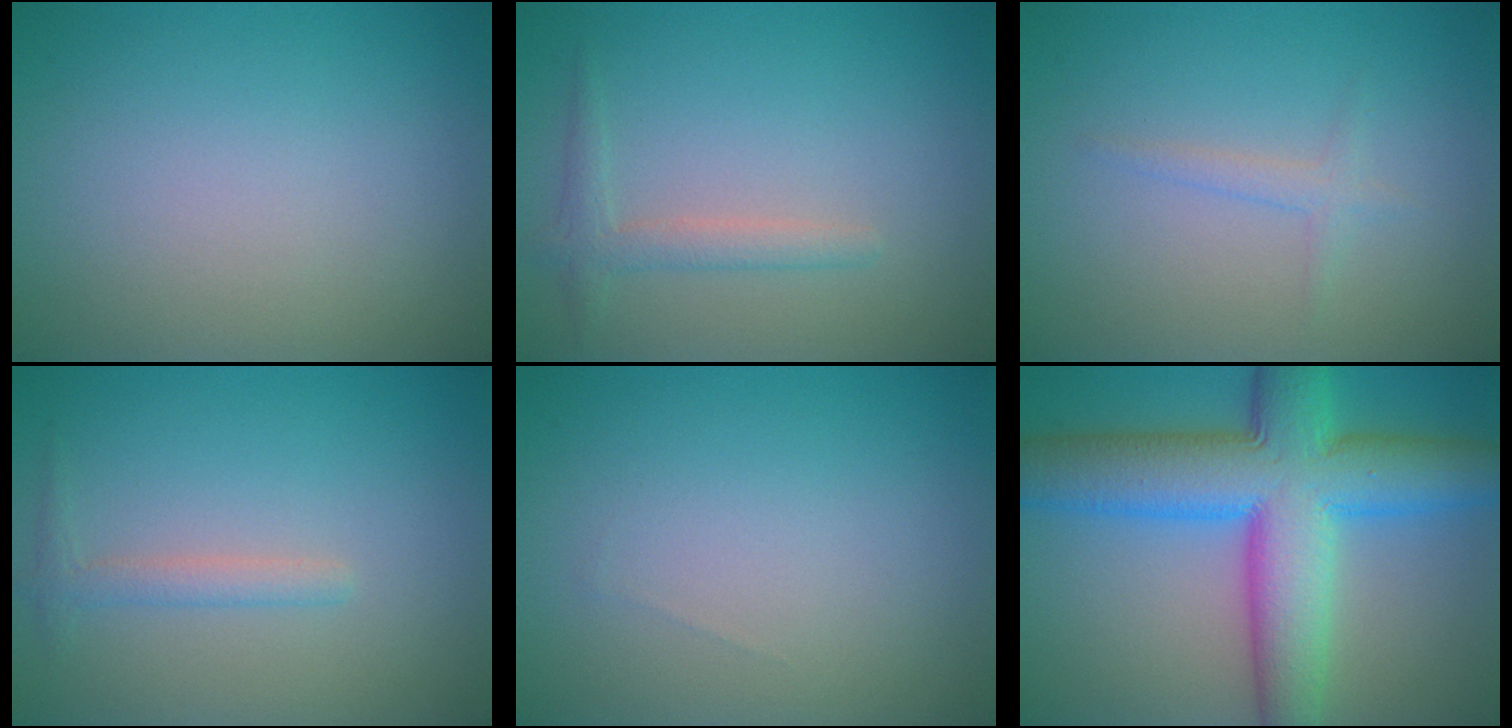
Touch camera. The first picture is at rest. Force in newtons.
{"total": 1.9, "press": 1.9, "slide": 0.0}
{"total": 1.2, "press": 1.2, "slide": 0.1}
{"total": 1.4, "press": 1.4, "slide": 0.1}
{"total": 0.0}
{"total": 11.8, "press": 11.8, "slide": 0.1}